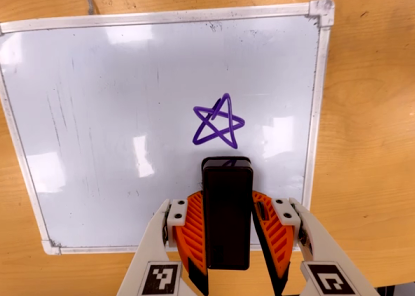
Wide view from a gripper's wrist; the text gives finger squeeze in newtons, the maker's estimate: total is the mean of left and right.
{"total": 4.8, "left": 3.5, "right": 6.1}